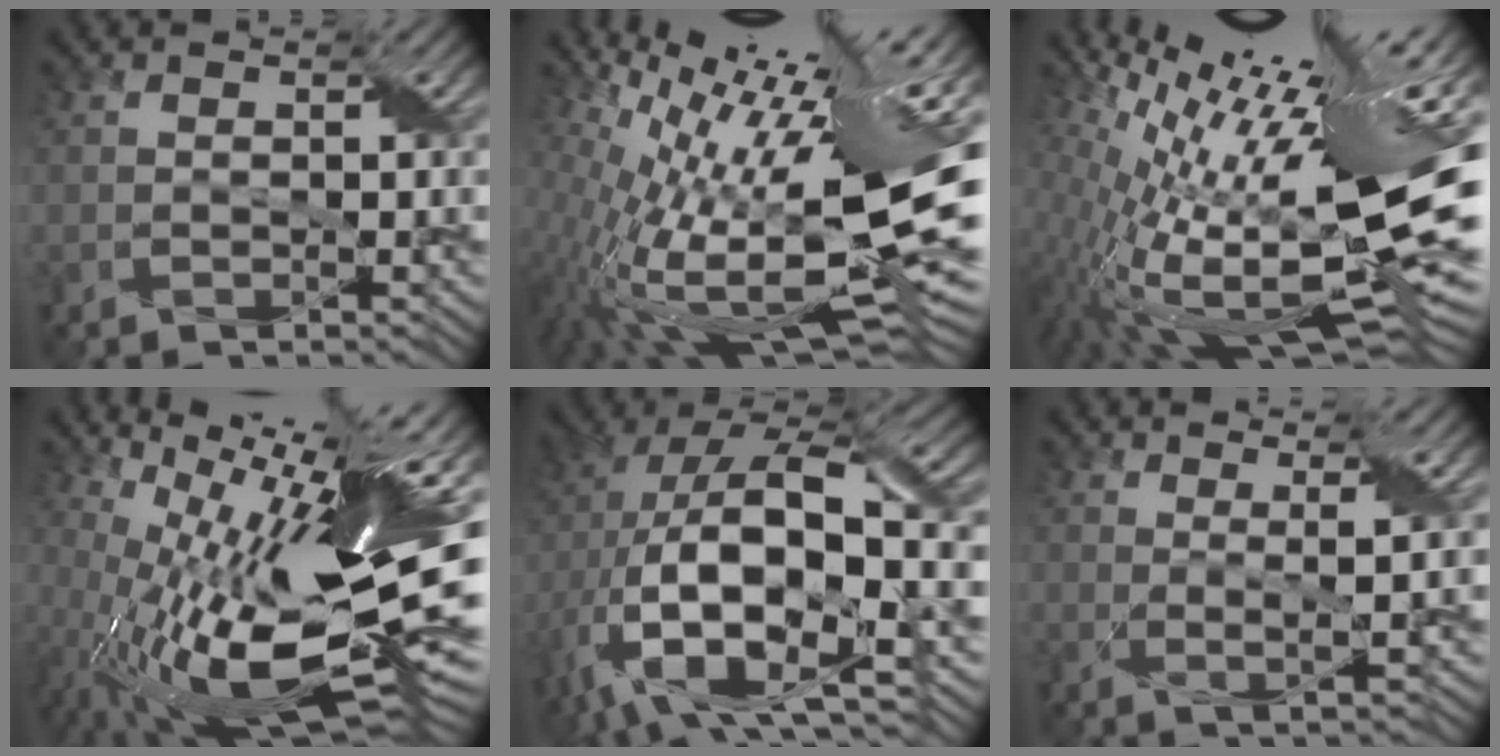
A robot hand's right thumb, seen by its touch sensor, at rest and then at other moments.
{"total": 19.6, "force": [0.5, 6.0, 18.7], "torque": [-0.275, 0.020, 0.025]}
{"total": 19.7, "force": [2.4, 5.3, 18.8], "torque": [-0.286, 0.021, 0.051]}
{"total": 19.6, "force": [-1.4, 5.9, 18.6], "torque": [-0.300, 0.010, -0.028]}
{"total": 18.5, "force": [-2.1, 9.4, 15.8], "torque": [-0.314, -0.020, -0.020]}
{"total": 3.0, "force": [1.6, 0.2, 2.5], "torque": [-0.056, -0.003, 0.029]}